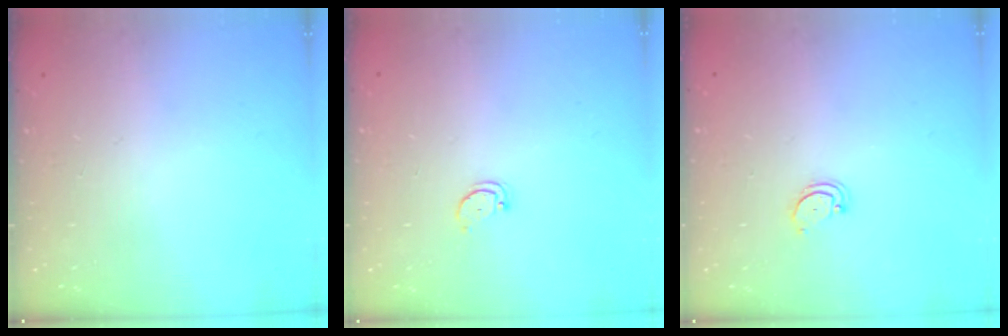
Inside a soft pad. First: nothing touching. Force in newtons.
{"total": 2.5, "press": 2.4, "slide": 0.4}
{"total": 2.7, "press": 2.7, "slide": 0.3}